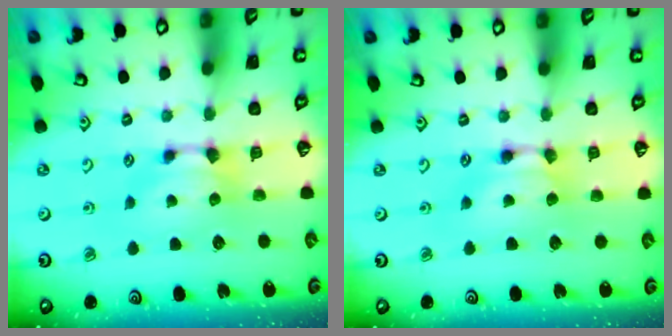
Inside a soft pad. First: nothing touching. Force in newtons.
{"total": 1.7, "press": 1.7, "slide": 0.2}